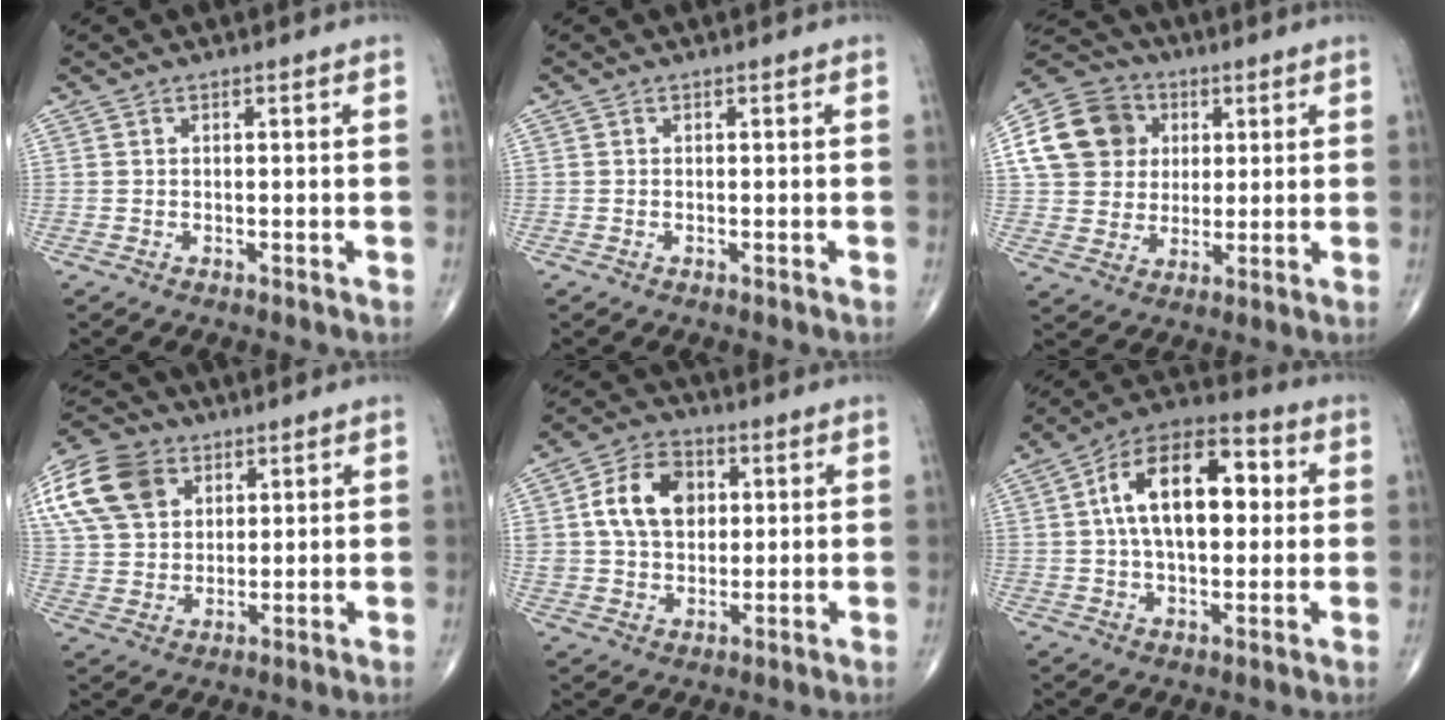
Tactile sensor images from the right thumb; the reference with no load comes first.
{"total": 0.0}
{"total": 14.9, "force": [3.6, 12.9, 6.6], "torque": [-0.108, 0.009, 0.060]}
{"total": 17.6, "force": [7.3, 12.7, 9.7], "torque": [-0.197, 0.004, 0.133]}
{"total": 12.2, "force": [2.6, 8.9, 7.9], "torque": [-0.114, 0.003, 0.044]}
{"total": 17.8, "force": [2.8, 9.8, 14.6], "torque": [-0.221, 0.027, 0.038]}